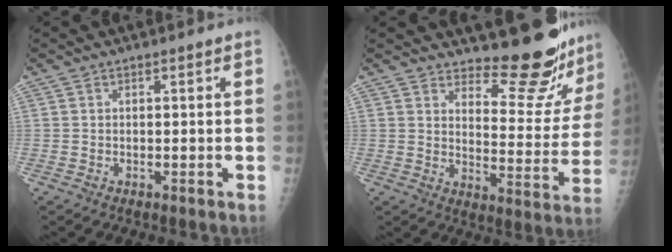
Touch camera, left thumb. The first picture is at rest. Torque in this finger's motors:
{"motor_torque": [0.27, 0.21, -0.19, -0.44, 0.03]}